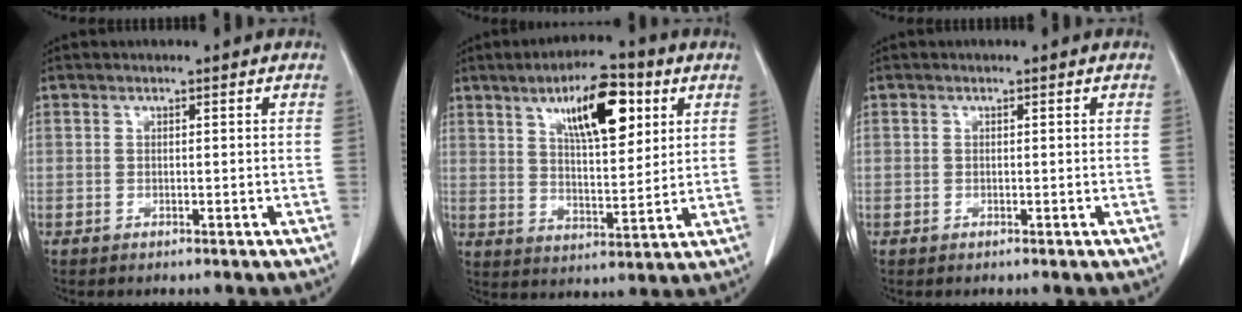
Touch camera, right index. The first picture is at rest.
{"total": 12.2, "force": [5.7, 3.6, 10.2], "torque": [-0.167, 0.009, 0.095]}
{"total": 0.0}